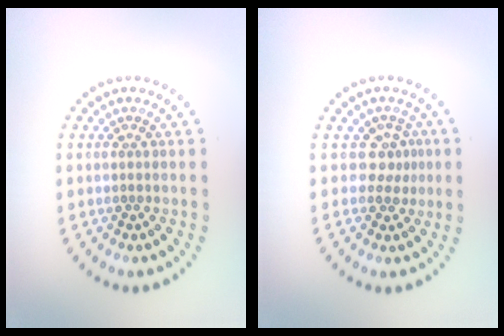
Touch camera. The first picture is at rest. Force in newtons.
{"total": 2.1, "press": 1.5, "slide": 1.5}